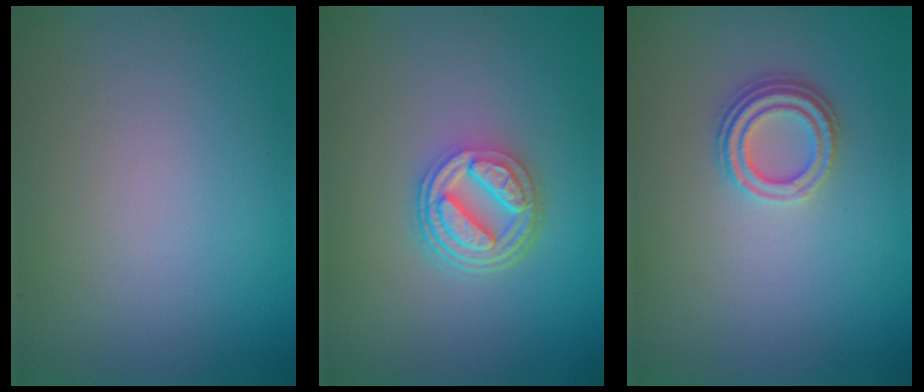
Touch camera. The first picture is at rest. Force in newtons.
{"total": 5.2, "press": 3.9, "slide": 3.5}
{"total": 3.0, "press": 2.3, "slide": 1.9}